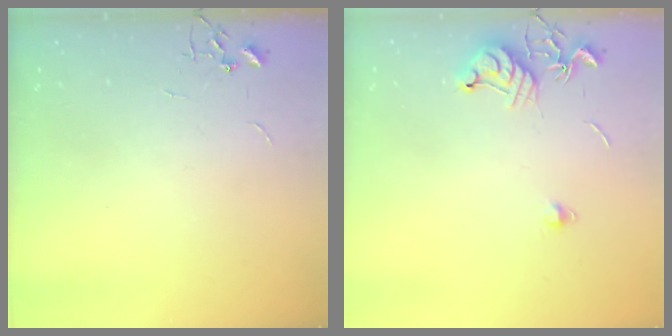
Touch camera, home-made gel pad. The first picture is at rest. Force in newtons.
{"total": 8.3, "press": 8.3, "slide": 1.0}